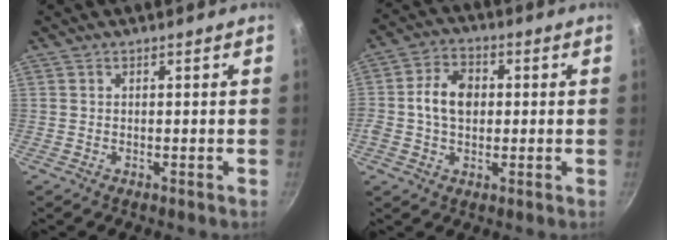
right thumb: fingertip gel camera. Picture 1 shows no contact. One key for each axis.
{"total": 8.4, "fx": 0.4, "fy": 6.3, "fz": 5.6, "tx": -0.080, "ty": 0.013, "tz": -0.006}